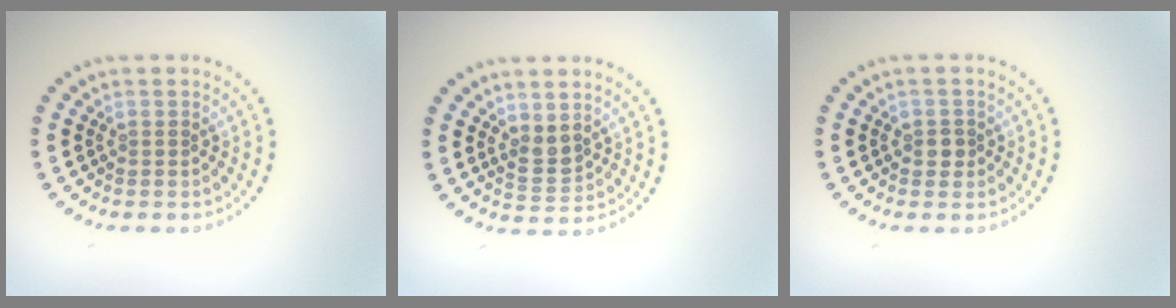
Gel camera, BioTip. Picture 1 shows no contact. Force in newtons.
{"total": 1.8, "press": 1.6, "slide": 0.8}
{"total": 1.1, "press": 1.0, "slide": 0.5}